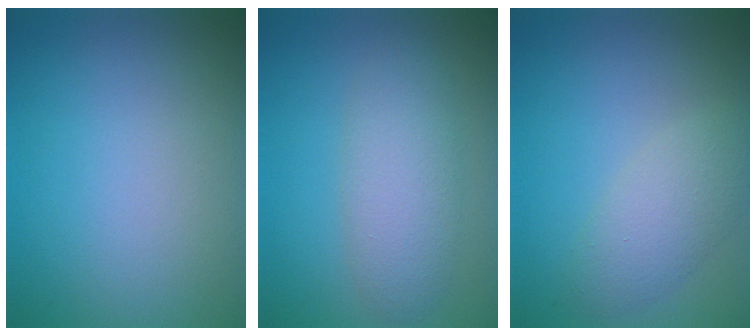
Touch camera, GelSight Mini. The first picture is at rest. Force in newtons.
{"total": 4.1, "press": 4.0, "slide": 0.2}
{"total": 3.4, "press": 3.4, "slide": 0.1}